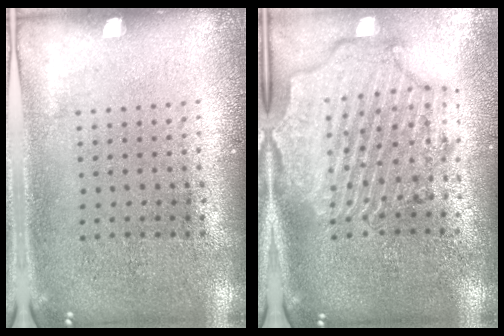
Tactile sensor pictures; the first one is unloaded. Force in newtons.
{"total": 2.8, "press": 2.5, "slide": 1.3}